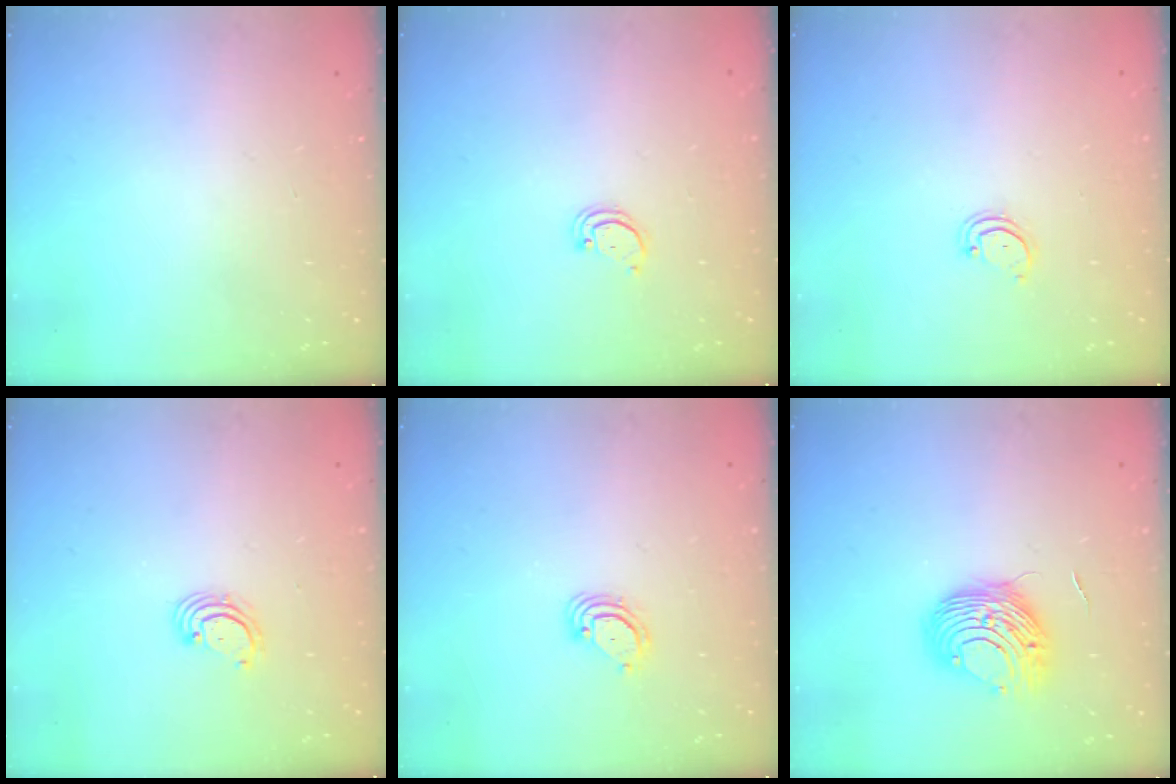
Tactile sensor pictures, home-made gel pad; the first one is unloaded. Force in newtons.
{"total": 1.8, "press": 1.8, "slide": 0.2}
{"total": 3.0, "press": 3.0, "slide": 0.2}
{"total": 2.6, "press": 2.6, "slide": 0.3}
{"total": 3.5, "press": 3.5, "slide": 0.3}
{"total": 9.3, "press": 9.3, "slide": 0.6}